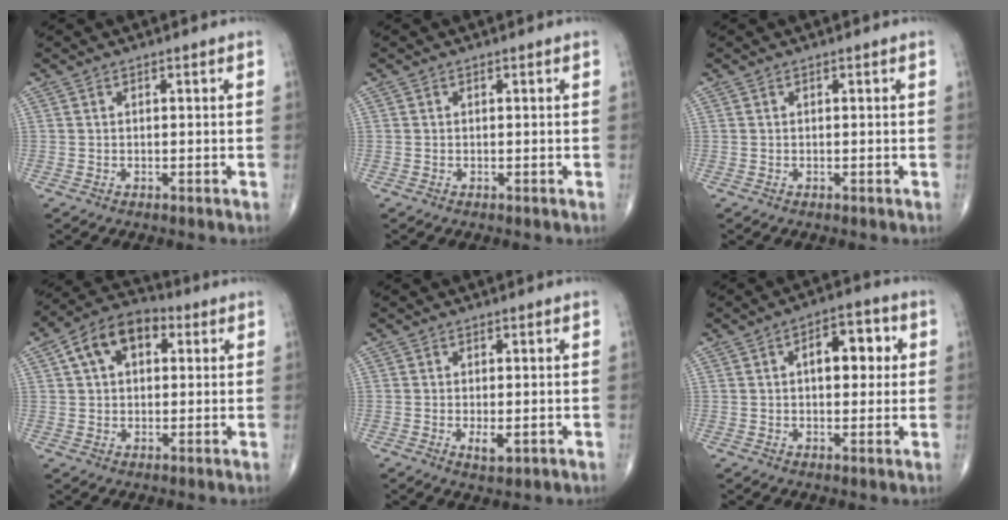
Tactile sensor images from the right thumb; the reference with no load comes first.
{"total": 0.0}
{"total": 0.0}
{"total": 10.9, "force": [3.4, 7.1, 7.6], "torque": [-0.114, 0.022, 0.046]}
{"total": 2.5, "force": [-0.5, 1.0, 2.2], "torque": [-0.036, -0.006, -0.005]}
{"total": 8.9, "force": [1.8, 4.8, 7.3], "torque": [-0.073, 0.013, 0.021]}